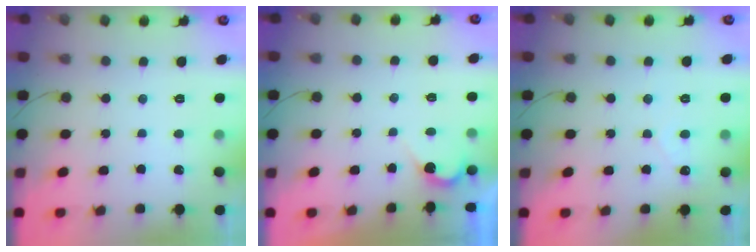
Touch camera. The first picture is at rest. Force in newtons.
{"total": 3.0, "press": 3.0, "slide": 0.3}
{"total": 1.6, "press": 1.6, "slide": 0.2}